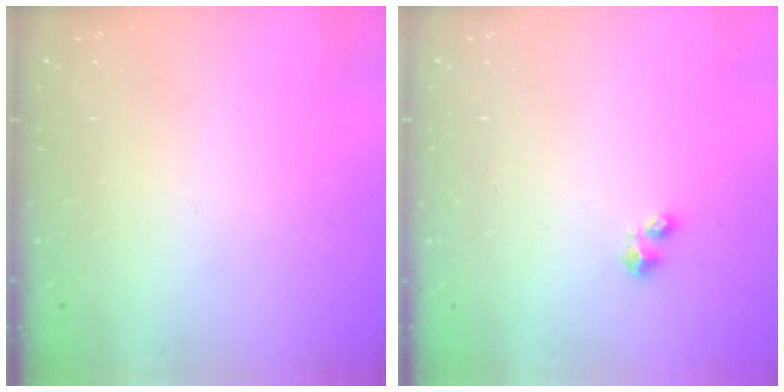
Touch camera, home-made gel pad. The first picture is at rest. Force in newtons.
{"total": 2.8, "press": 2.8, "slide": 0.4}